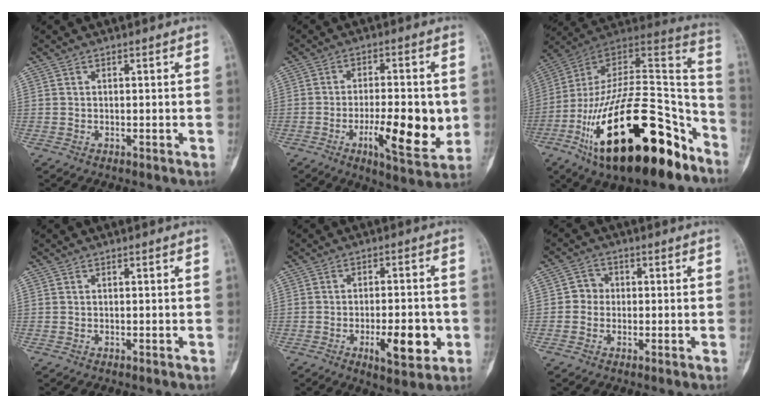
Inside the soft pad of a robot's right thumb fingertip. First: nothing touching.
{"total": 13.3, "force": [-2.4, 4.4, 12.4], "torque": [-0.176, -0.011, -0.035]}
{"total": 34.7, "force": [-18.5, 14.5, 25.5], "torque": [-0.365, 0.074, -0.297]}
{"total": 0.0}
{"total": 9.7, "force": [-2.9, 3.7, 8.5], "torque": [-0.111, 0.004, -0.039]}
{"total": 3.1, "force": [-0.3, 2.9, 1.0], "torque": [0.004, 0.010, -0.014]}